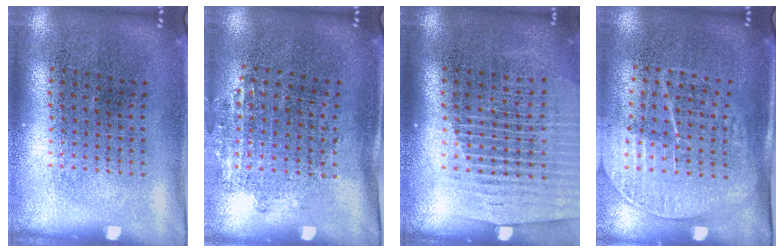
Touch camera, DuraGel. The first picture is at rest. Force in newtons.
{"total": 1.2, "press": 0.9, "slide": 0.8}
{"total": 1.5, "press": 1.4, "slide": 0.5}
{"total": 1.7, "press": 1.4, "slide": 0.9}